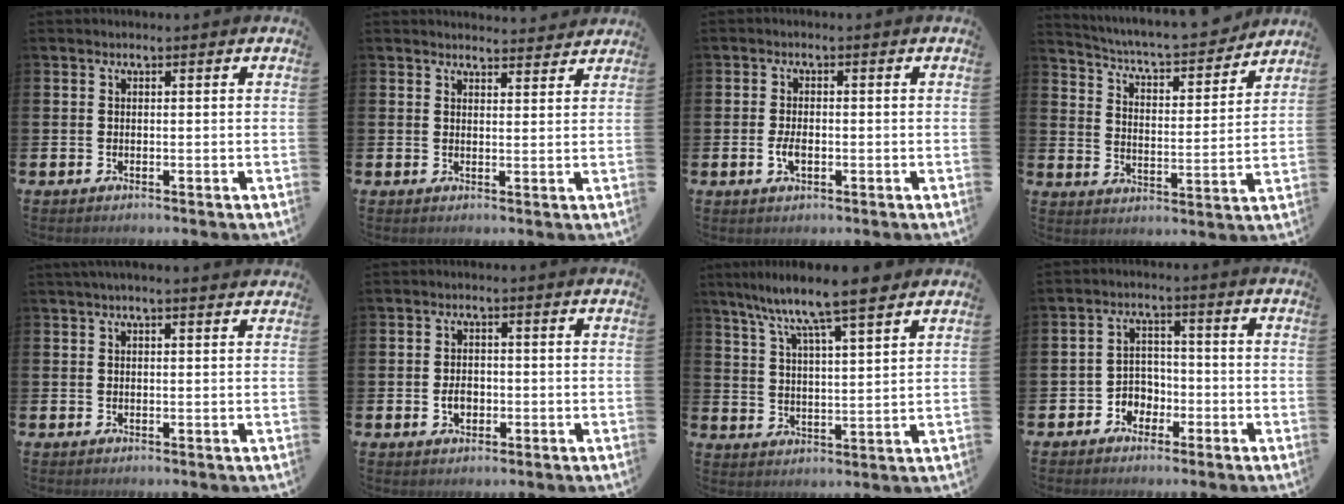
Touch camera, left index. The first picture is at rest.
{"total": 2.9, "force": [2.9, 0.4, -0.1], "torque": [0.006, -0.020, 0.051]}
{"total": 2.5, "force": [-0.6, 1.3, 2.1], "torque": [-0.031, -0.003, -0.013]}
{"total": 6.0, "force": [5.8, 0.6, 1.4], "torque": [-0.058, -0.050, 0.095]}
{"total": 1.7, "force": [1.5, -0.1, 0.9], "torque": [-0.017, -0.001, 0.026]}
{"total": 2.5, "force": [-0.6, 1.8, 1.6], "torque": [-0.015, -0.003, -0.017]}
{"total": 9.3, "force": [8.2, 0.6, 4.4], "torque": [-0.110, -0.044, 0.142]}
{"total": 3.2, "force": [-1.8, 2.6, 0.5], "torque": [-0.021, -0.001, -0.045]}